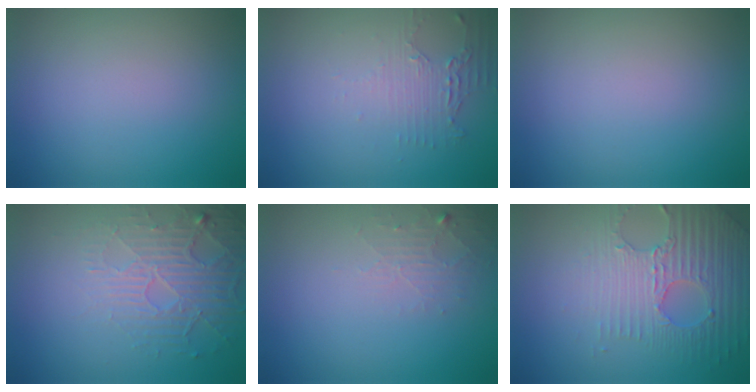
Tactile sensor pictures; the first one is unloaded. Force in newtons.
{"total": 2.1, "press": 1.6, "slide": 1.4}
{"total": 0.0}
{"total": 5.2, "press": 3.3, "slide": 4.1}
{"total": 1.7, "press": 1.7, "slide": 0.3}
{"total": 4.7, "press": 4.2, "slide": 1.9}